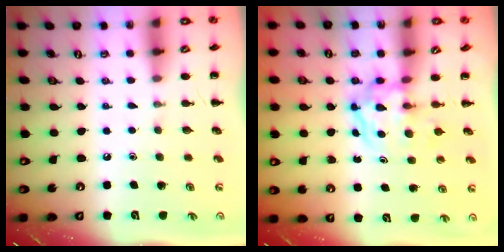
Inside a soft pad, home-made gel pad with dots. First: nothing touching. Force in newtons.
{"total": 3.8, "press": 3.8, "slide": 0.4}